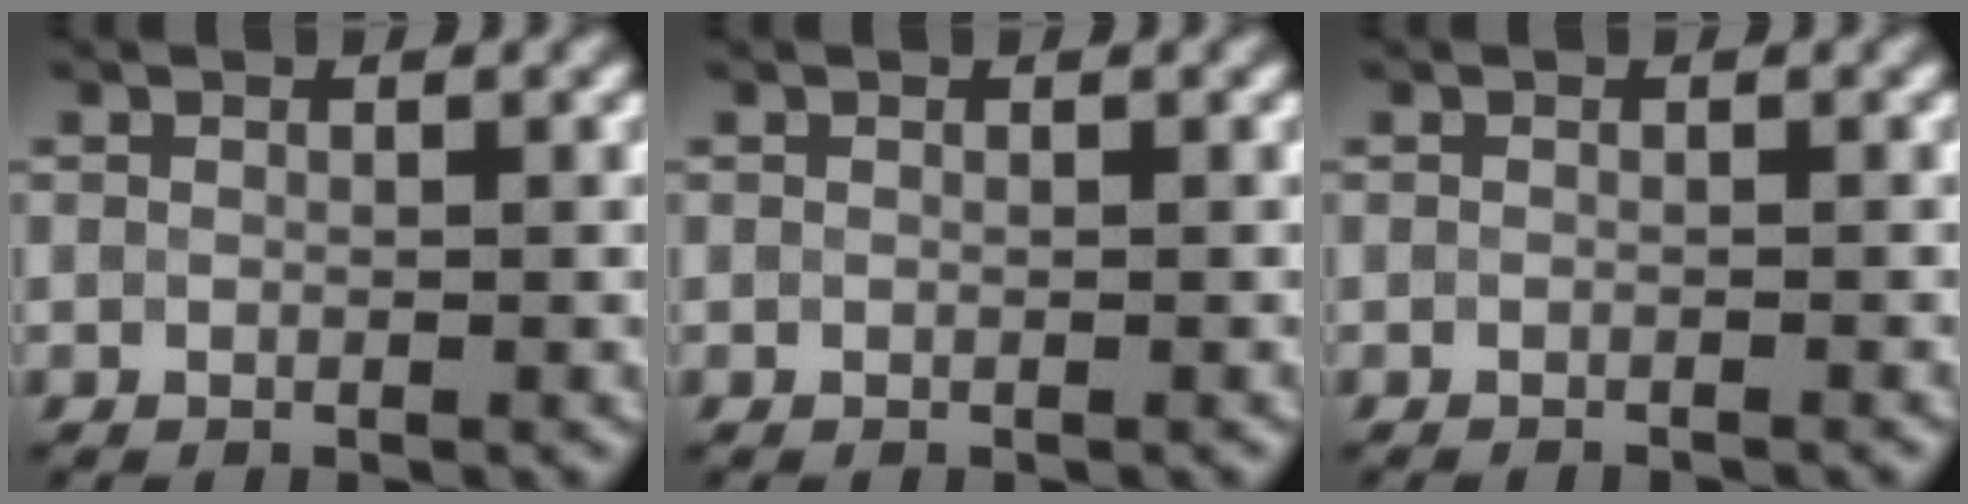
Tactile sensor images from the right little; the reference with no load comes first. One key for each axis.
{"total": 0.0}
{"total": 1.0, "fx": -0.9, "fy": -0.1, "fz": 0.2, "tx": 0.000, "ty": -0.004, "tz": -0.012}